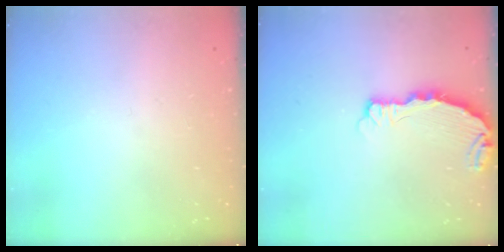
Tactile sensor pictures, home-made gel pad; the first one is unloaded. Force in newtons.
{"total": 5.0, "press": 5.0, "slide": 0.6}